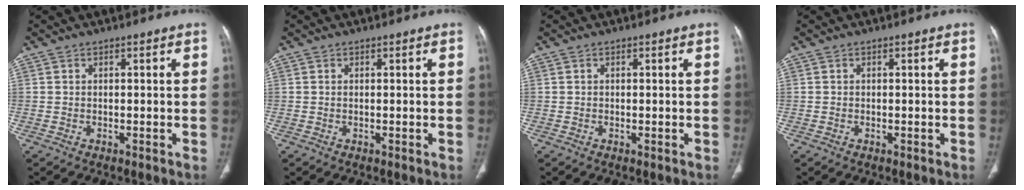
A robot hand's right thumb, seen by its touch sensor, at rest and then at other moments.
{"total": 0.0}
{"total": 0.0}
{"total": 0.0}